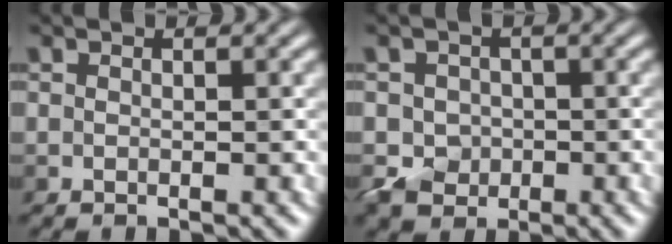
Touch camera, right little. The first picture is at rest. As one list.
[{"total": 2.9, "force": [-1.2, 2.6, 0.6], "torque": [-0.017, -0.002, -0.022]}]